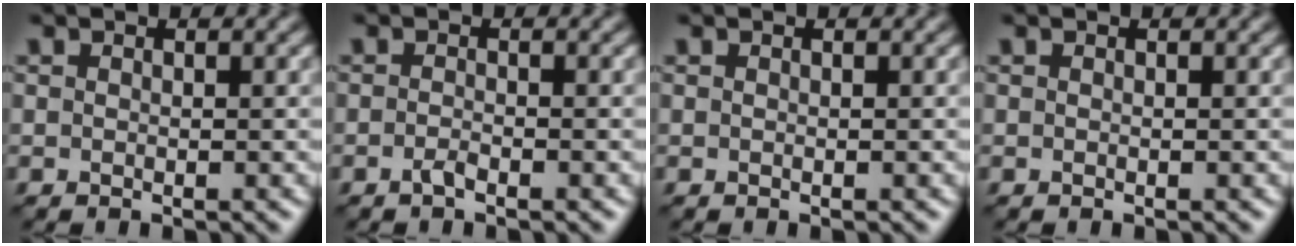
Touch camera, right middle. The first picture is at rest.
{"total": 0.9, "force": [-0.6, 0.2, 0.6], "torque": [-0.014, 0.001, -0.013]}
{"total": 0.0}
{"total": 0.0}